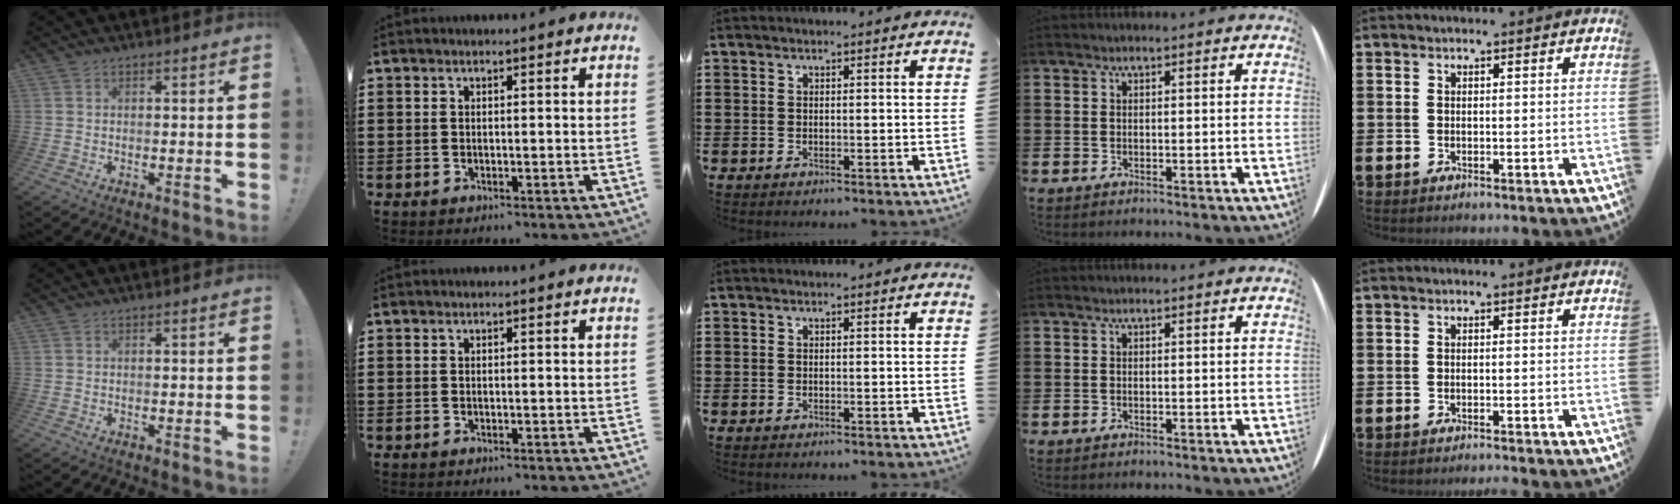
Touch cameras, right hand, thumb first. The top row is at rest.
{"little": {"total": 0.5, "force": [-0.5, -0.1, 0.0], "torque": [0.000, 0.000, -0.012]}}